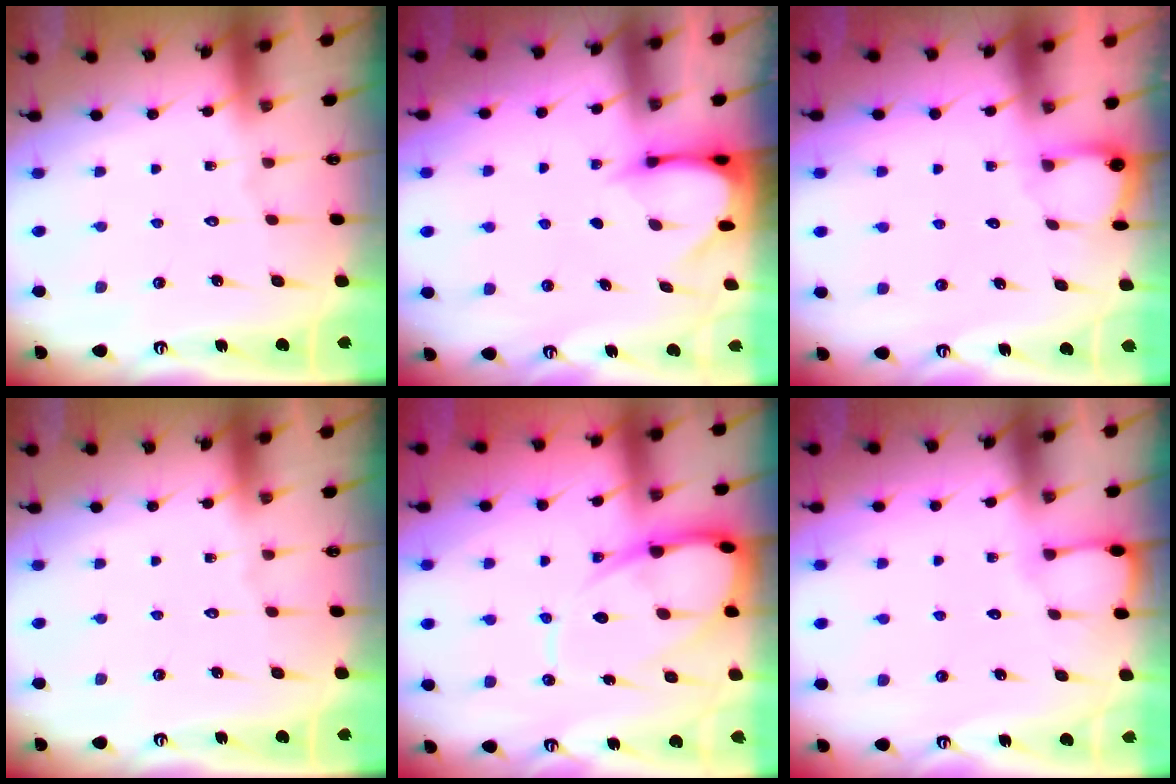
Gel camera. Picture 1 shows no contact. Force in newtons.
{"total": 3.8, "press": 3.8, "slide": 0.3}
{"total": 1.8, "press": 1.8, "slide": 0.1}
{"total": 0.0}
{"total": 12.8, "press": 12.8, "slide": 1.2}
{"total": 2.4, "press": 2.4, "slide": 0.3}